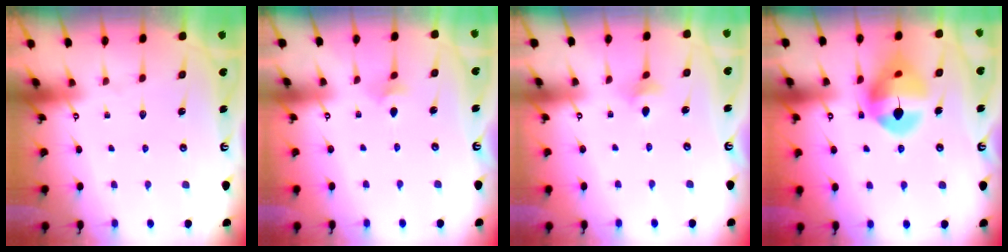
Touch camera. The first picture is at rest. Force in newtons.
{"total": 3.9, "press": 3.8, "slide": 1.1}
{"total": 2.6, "press": 2.5, "slide": 0.5}
{"total": 12.8, "press": 12.7, "slide": 1.3}